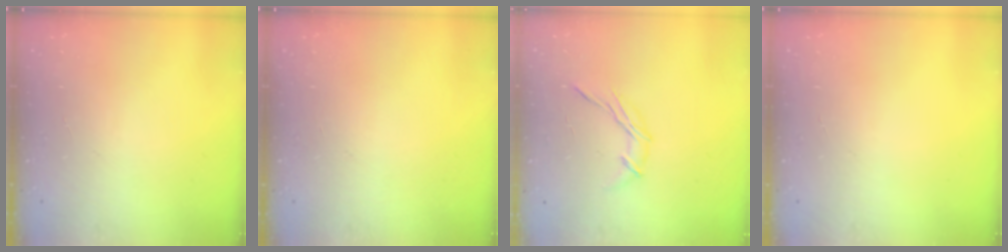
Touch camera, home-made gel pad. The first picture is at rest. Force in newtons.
{"total": 0.0}
{"total": 6.3, "press": 6.3, "slide": 0.3}
{"total": 0.0}